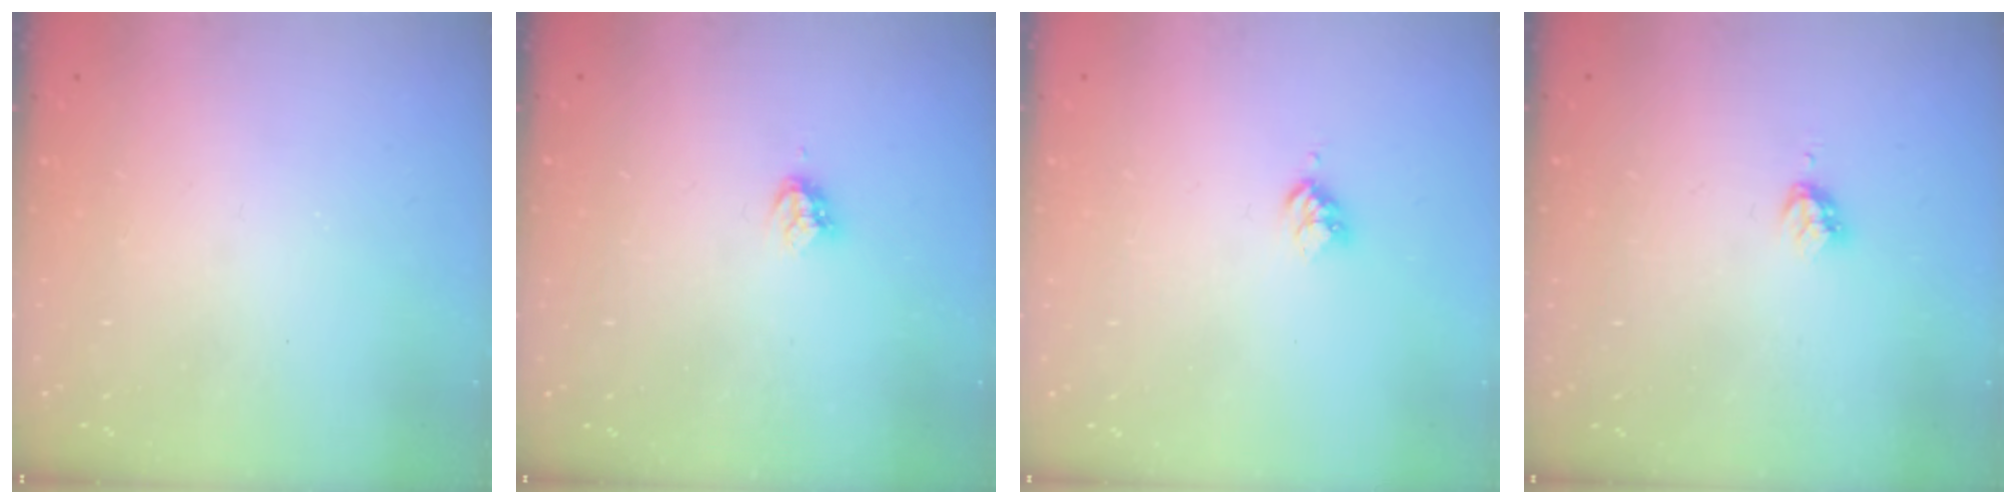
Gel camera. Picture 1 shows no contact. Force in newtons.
{"total": 3.6, "press": 3.6, "slide": 0.7}
{"total": 3.0, "press": 2.9, "slide": 0.4}
{"total": 2.9, "press": 2.8, "slide": 0.4}